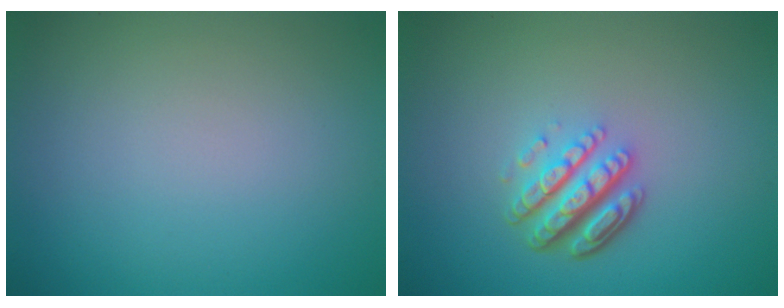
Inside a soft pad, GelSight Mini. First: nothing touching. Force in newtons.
{"total": 5.0, "press": 3.5, "slide": 3.6}